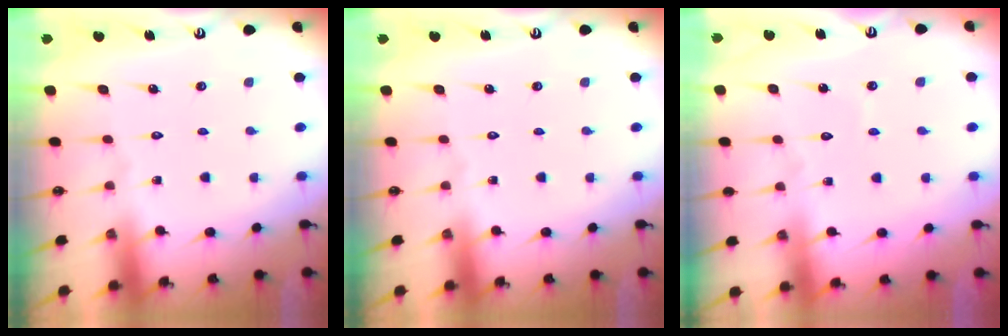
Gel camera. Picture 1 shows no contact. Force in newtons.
{"total": 0.0}
{"total": 3.5, "press": 3.4, "slide": 0.4}